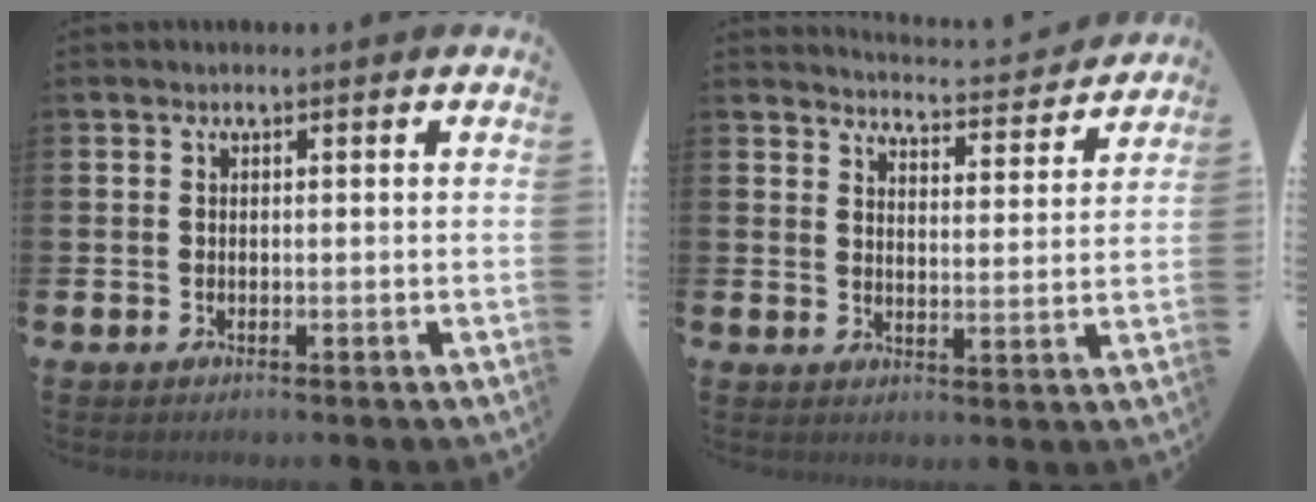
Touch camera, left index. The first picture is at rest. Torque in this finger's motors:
{"motor_torque": [0.62, -1.52, -0.03, -0.01]}